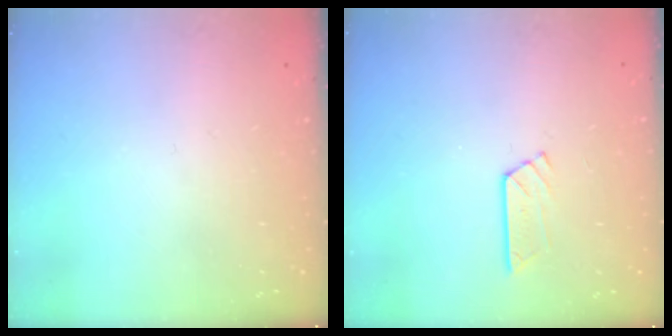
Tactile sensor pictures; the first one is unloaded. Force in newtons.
{"total": 3.9, "press": 3.9, "slide": 0.4}